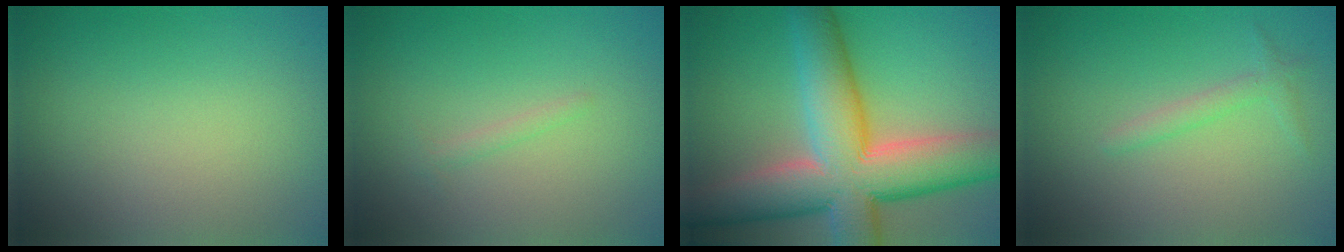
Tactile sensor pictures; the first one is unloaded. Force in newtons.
{"total": 0.7, "press": 0.7, "slide": 0.1}
{"total": 12.9, "press": 12.9, "slide": 0.7}
{"total": 1.3, "press": 1.3, "slide": 0.0}